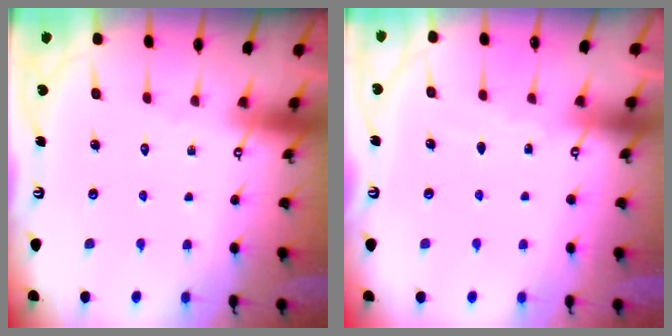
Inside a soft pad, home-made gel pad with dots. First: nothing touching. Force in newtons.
{"total": 2.5, "press": 2.5, "slide": 0.4}